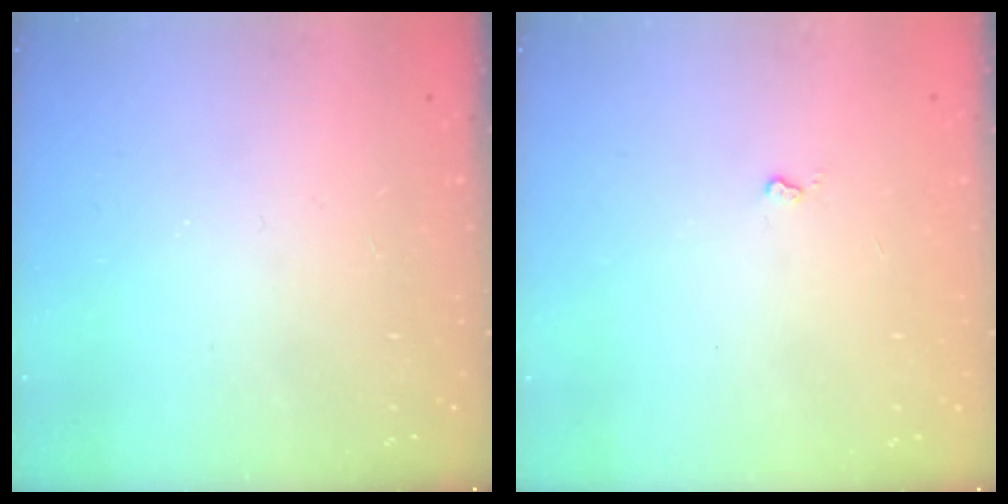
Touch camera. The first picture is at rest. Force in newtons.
{"total": 2.6, "press": 2.6, "slide": 0.4}